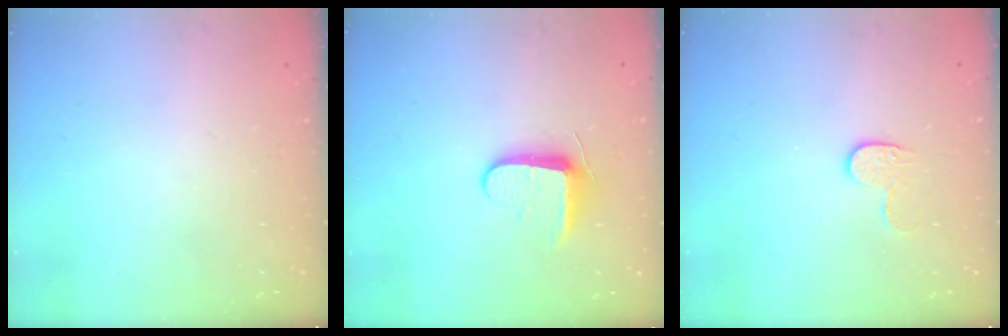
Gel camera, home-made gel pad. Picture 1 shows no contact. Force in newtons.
{"total": 8.7, "press": 8.6, "slide": 1.4}
{"total": 5.8, "press": 5.8, "slide": 0.5}